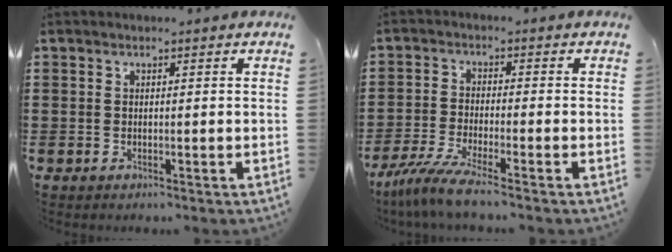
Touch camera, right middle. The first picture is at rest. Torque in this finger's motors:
{"motor_torque": [2.14, 0.00, 0.44, 0.11]}